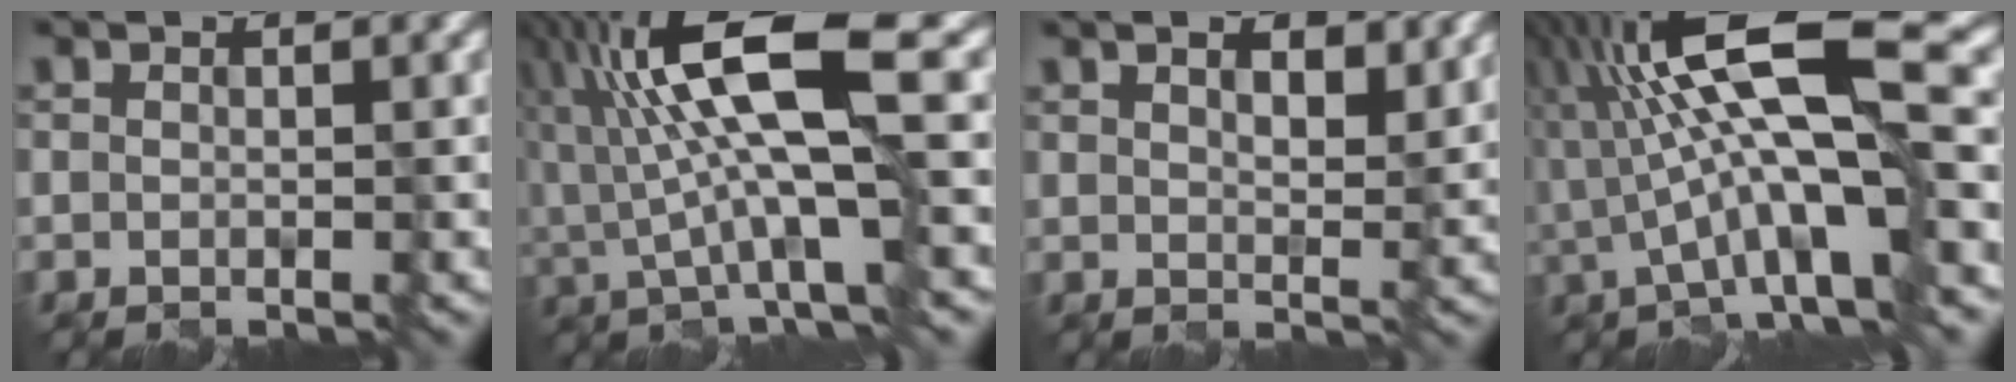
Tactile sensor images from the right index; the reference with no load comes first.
{"total": 10.4, "force": [1.7, 2.4, 9.9], "torque": [-0.182, 0.007, 0.034]}
{"total": 3.0, "force": [2.0, 1.2, 1.9], "torque": [-0.031, -0.003, 0.038]}
{"total": 11.3, "force": [1.0, 2.9, 10.9], "torque": [-0.190, 0.022, 0.012]}